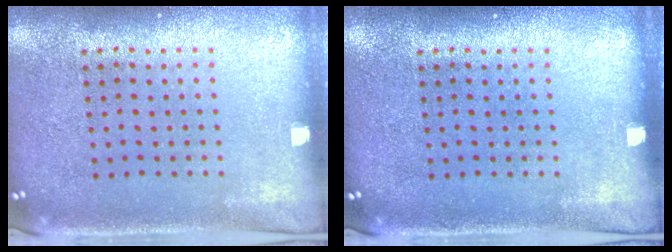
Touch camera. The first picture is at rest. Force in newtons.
{"total": 0.0}